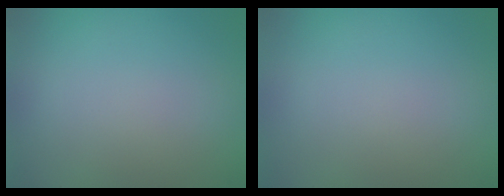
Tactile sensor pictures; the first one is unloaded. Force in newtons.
{"total": 0.0}